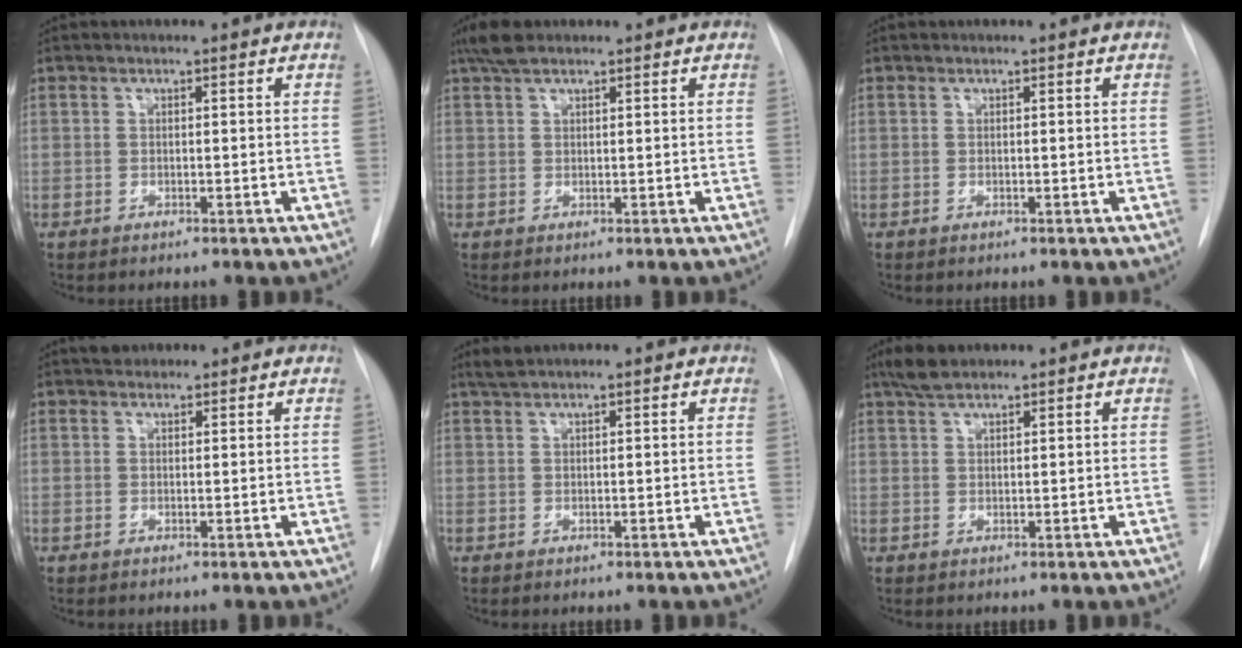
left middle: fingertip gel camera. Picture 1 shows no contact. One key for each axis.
{"total": 3.4, "fx": 2.6, "fy": 1.2, "fz": 1.8, "tx": -0.040, "ty": 0.013, "tz": 0.051}
{"total": 0.0}
{"total": 1.9, "fx": 1.6, "fy": 1.0, "fz": 0.3, "tx": -0.006, "ty": 0.010, "tz": 0.023}
{"total": 1.5, "fx": 1.4, "fy": 0.0, "fz": 0.5, "tx": -0.013, "ty": 0.008, "tz": 0.031}
{"total": 3.3, "fx": 2.7, "fy": 0.9, "fz": 1.6, "tx": -0.035, "ty": 0.006, "tz": 0.052}